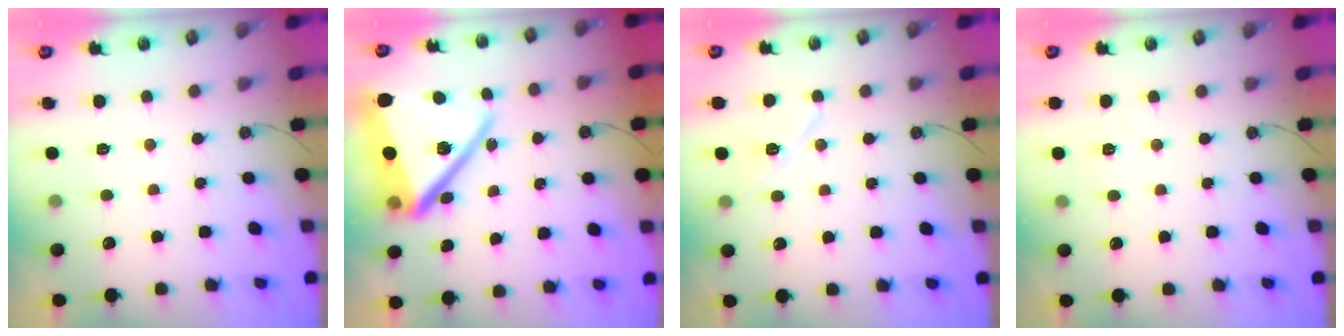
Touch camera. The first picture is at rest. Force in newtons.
{"total": 22.8, "press": 22.7, "slide": 2.0}
{"total": 8.1, "press": 8.0, "slide": 1.2}
{"total": 1.6, "press": 1.4, "slide": 0.6}